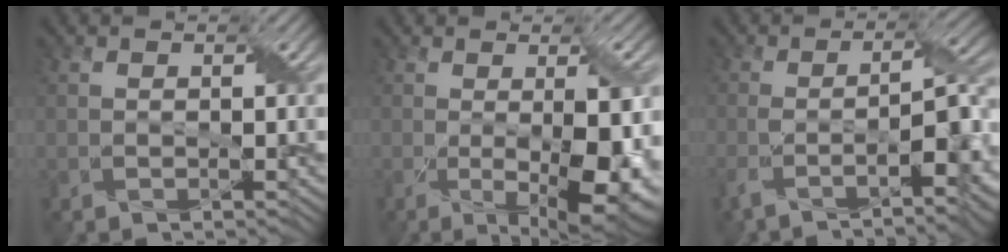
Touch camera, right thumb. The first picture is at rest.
{"total": 9.9, "force": [-1.4, 3.4, 9.2], "torque": [-0.139, -0.022, -0.006]}
{"total": 10.4, "force": [-5.1, 2.4, 8.7], "torque": [-0.140, -0.007, -0.090]}